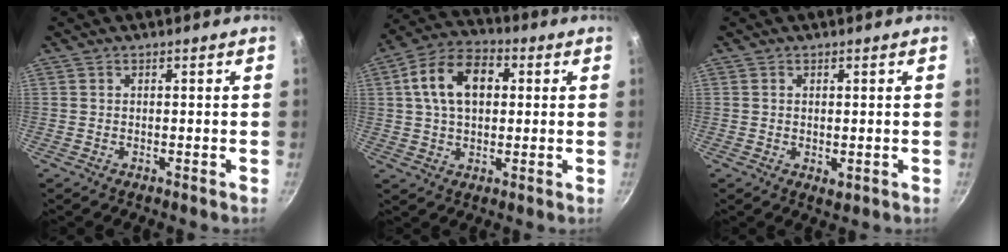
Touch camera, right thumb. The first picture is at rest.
{"total": 12.9, "force": [2.7, 8.4, 9.4], "torque": [-0.141, 0.019, 0.032]}
{"total": 1.6, "force": [0.2, 0.9, 1.3], "torque": [-0.019, -0.005, 0.003]}